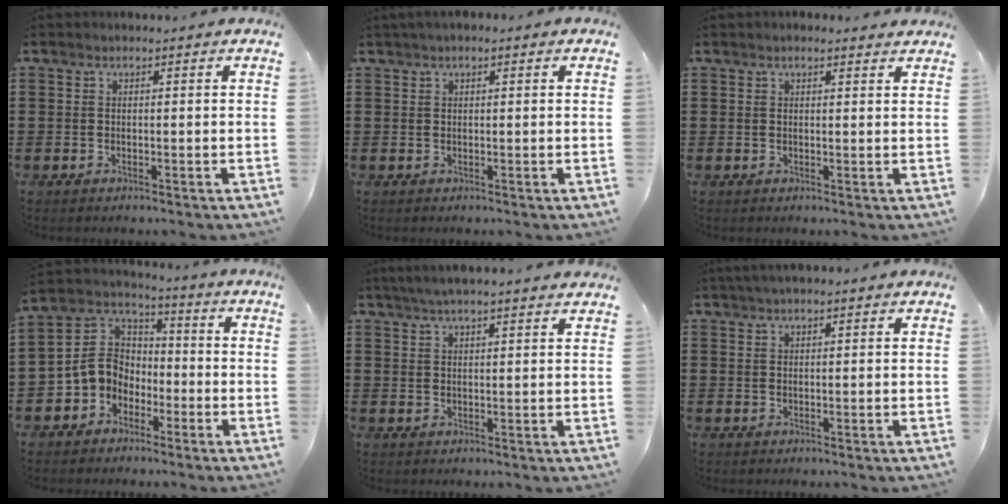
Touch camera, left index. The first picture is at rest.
{"total": 1.0, "force": [0.3, 0.5, 0.8], "torque": [-0.015, 0.005, 0.006]}
{"total": 1.2, "force": [1.1, 0.3, 0.4], "torque": [-0.010, 0.003, 0.021]}
{"total": 7.8, "force": [-2.4, 6.9, 2.8], "torque": [-0.100, 0.014, -0.055]}
{"total": 3.5, "force": [3.1, 0.0, 1.7], "torque": [-0.040, 0.001, 0.056]}
{"total": 1.6, "force": [1.3, 0.2, 1.0], "torque": [-0.020, 0.002, 0.024]}